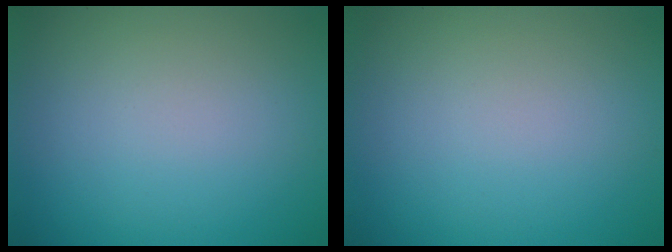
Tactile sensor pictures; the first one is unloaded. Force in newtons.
{"total": 0.0}